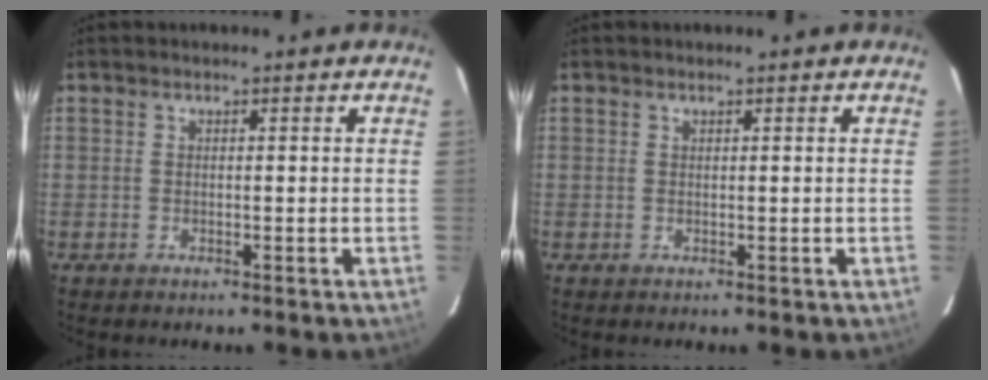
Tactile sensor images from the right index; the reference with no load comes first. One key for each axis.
{"total": 0.0}